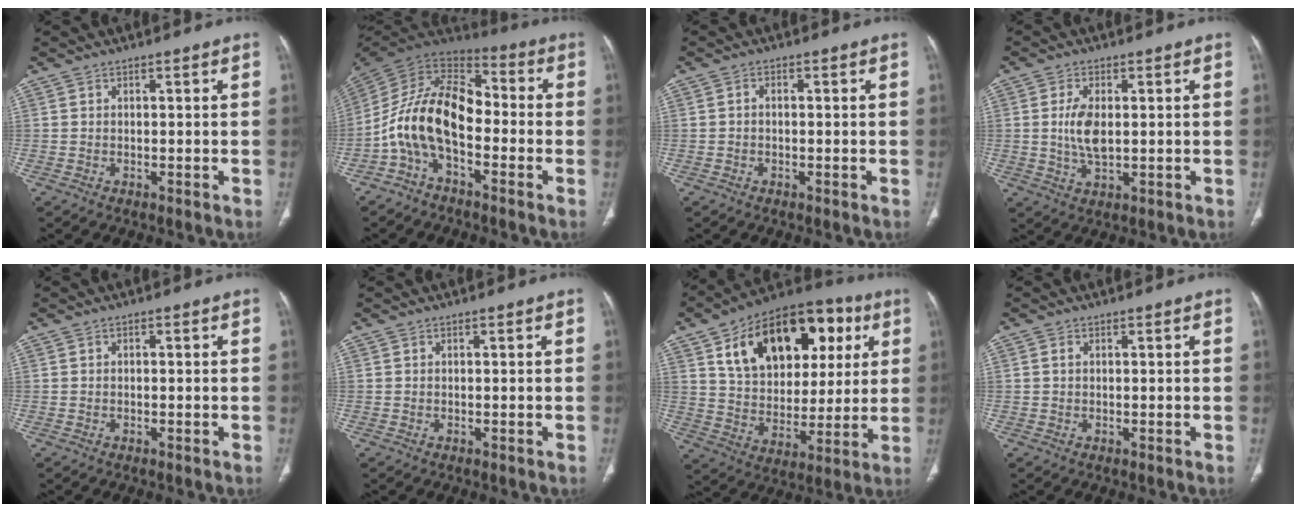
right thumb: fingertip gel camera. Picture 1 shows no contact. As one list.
[{"total": 15.5, "force": [-3.7, 8.8, 12.2], "torque": [-0.215, 0.070, -0.078]}, {"total": 0.9, "force": [-0.2, 0.6, 0.6], "torque": [-0.007, 0.003, -0.006]}, {"total": 6.1, "force": [0.5, 3.1, 5.3], "torque": [-0.108, -0.005, 0.012]}, {"total": 0.0}, {"total": 0.0}, {"total": 25.7, "force": [9.8, 16.1, 17.5], "torque": [-0.227, 0.007, 0.155]}, {"total": 0.8, "force": [0.2, 0.6, 0.5], "torque": [-0.012, 0.002, 0.004]}]